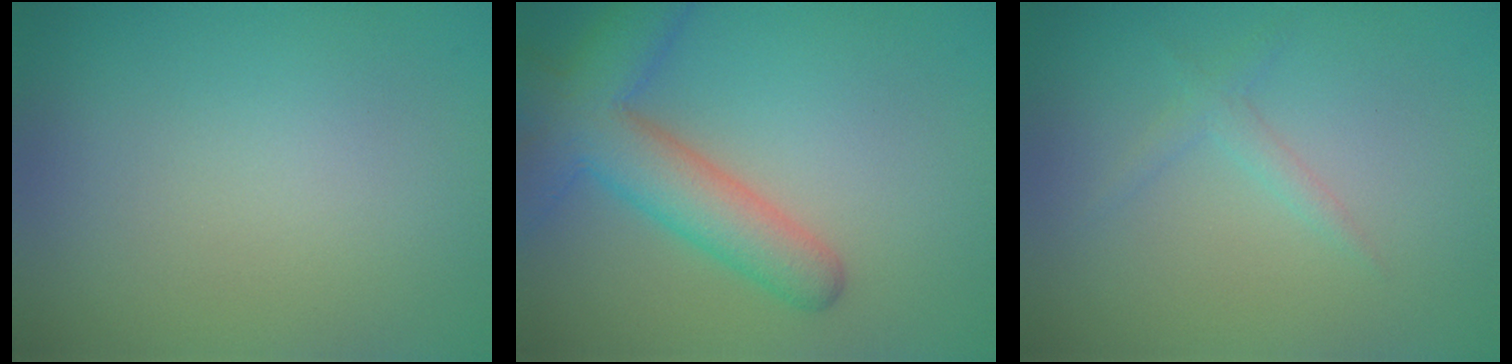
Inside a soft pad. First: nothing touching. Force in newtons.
{"total": 6.5, "press": 6.5, "slide": 0.3}
{"total": 1.3, "press": 1.2, "slide": 0.1}